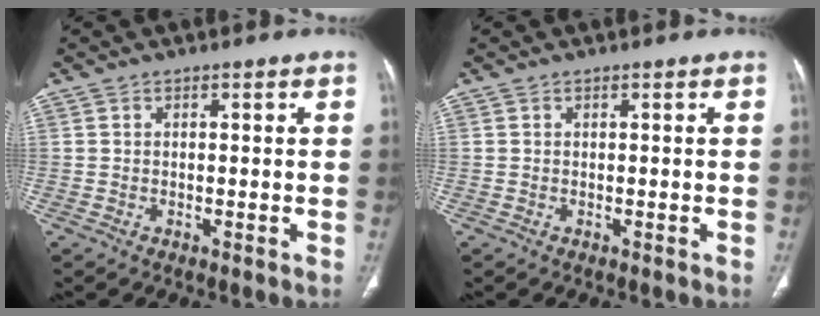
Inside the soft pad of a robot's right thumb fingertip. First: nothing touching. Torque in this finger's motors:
{"motor_torque": [0.07, 0.07, -0.02, -0.02, 0.02]}